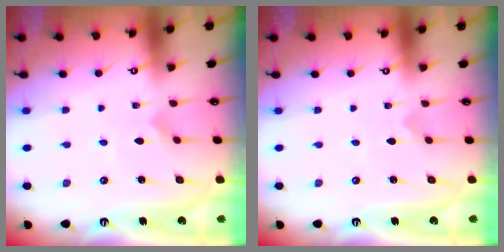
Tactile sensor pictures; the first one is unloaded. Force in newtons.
{"total": 0.0}